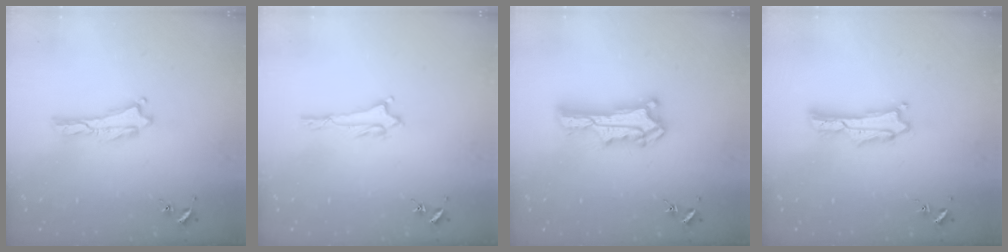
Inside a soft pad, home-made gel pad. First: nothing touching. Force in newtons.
{"total": 1.0, "press": 0.9, "slide": 0.2}
{"total": 8.5, "press": 8.5, "slide": 0.6}
{"total": 1.4, "press": 1.4, "slide": 0.0}